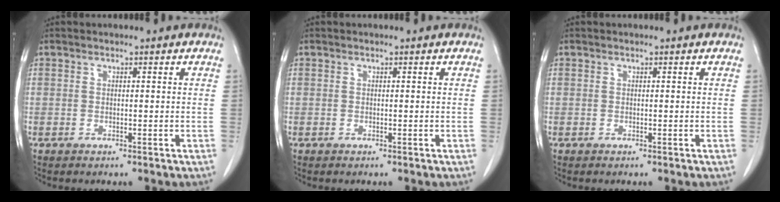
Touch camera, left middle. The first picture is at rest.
{"total": 0.0}
{"total": 0.0}